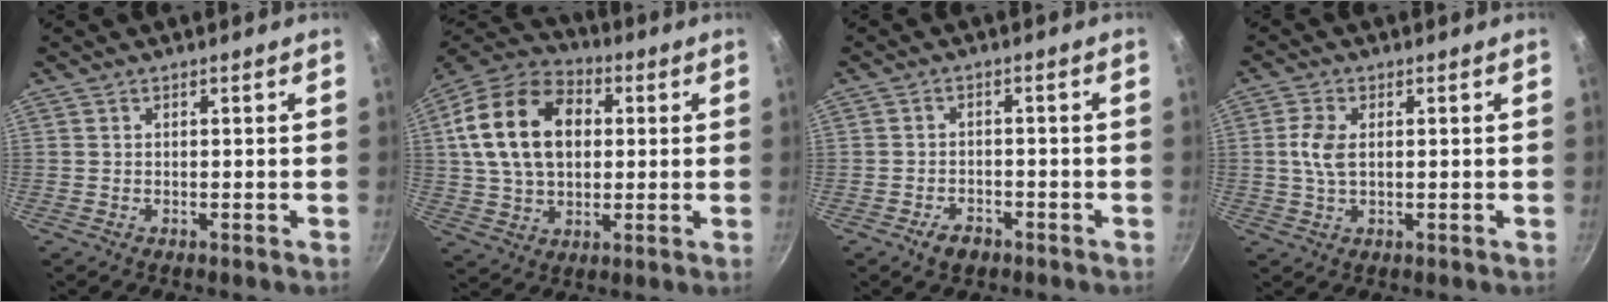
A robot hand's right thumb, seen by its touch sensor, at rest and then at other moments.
{"total": 19.4, "force": [3.5, 13.5, 13.5], "torque": [-0.221, 0.021, 0.052]}
{"total": 3.7, "force": [-2.3, 2.3, 1.7], "torque": [-0.022, 0.020, -0.035]}
{"total": 4.7, "force": [0.5, 2.6, 3.9], "torque": [-0.087, 0.005, 0.008]}